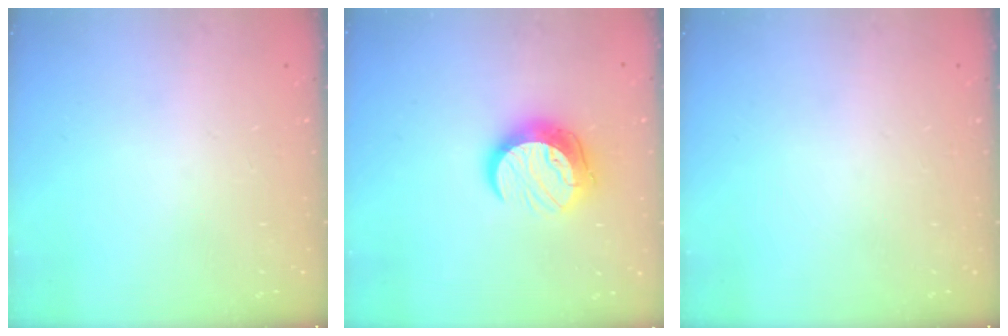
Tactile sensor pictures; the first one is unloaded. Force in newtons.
{"total": 11.9, "press": 11.8, "slide": 1.0}
{"total": 0.0}